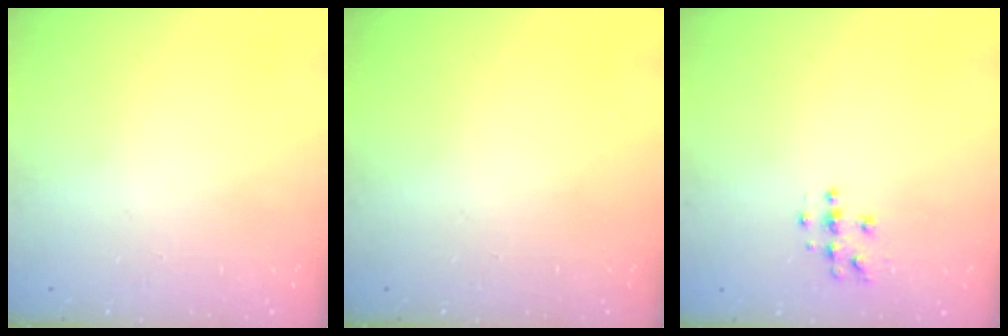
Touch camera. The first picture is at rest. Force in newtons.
{"total": 0.0}
{"total": 4.9, "press": 4.9, "slide": 0.1}